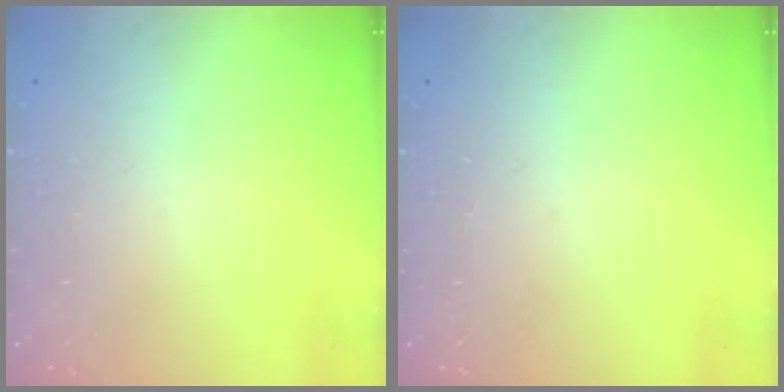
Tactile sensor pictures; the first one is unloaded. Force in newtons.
{"total": 0.0}